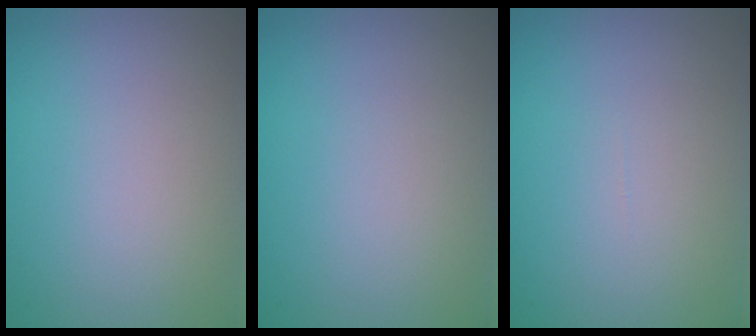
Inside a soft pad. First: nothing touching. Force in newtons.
{"total": 0.0}
{"total": 0.0}